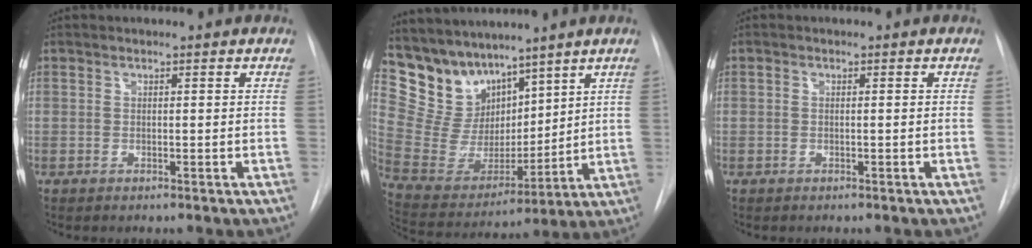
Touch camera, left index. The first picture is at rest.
{"total": 12.0, "force": [10.1, 5.8, 2.8], "torque": [-0.073, 0.025, 0.211]}
{"total": 0.0}